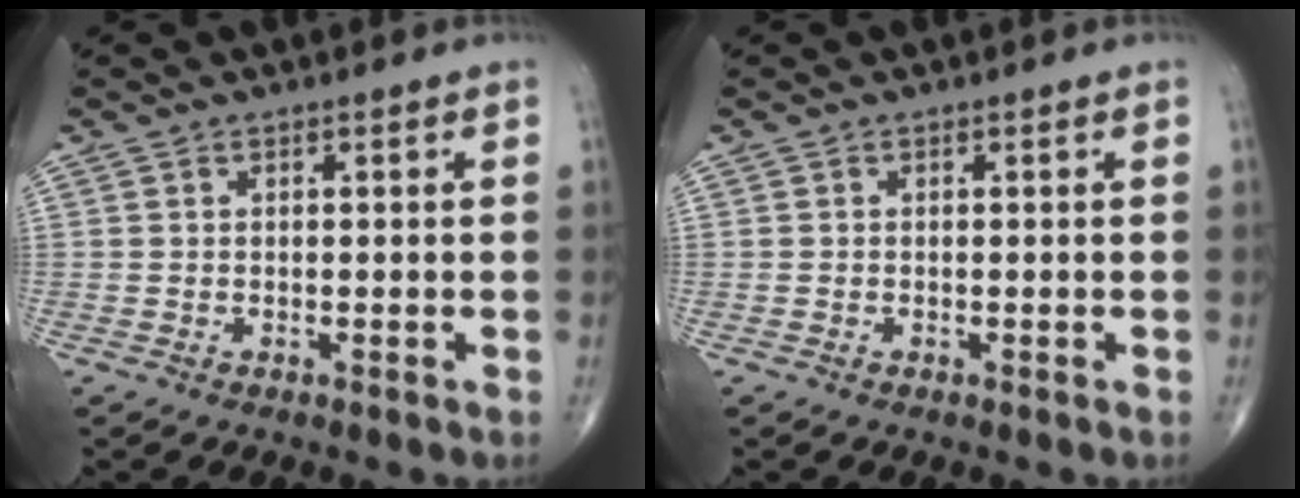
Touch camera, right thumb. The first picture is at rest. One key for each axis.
{"total": 0.0}